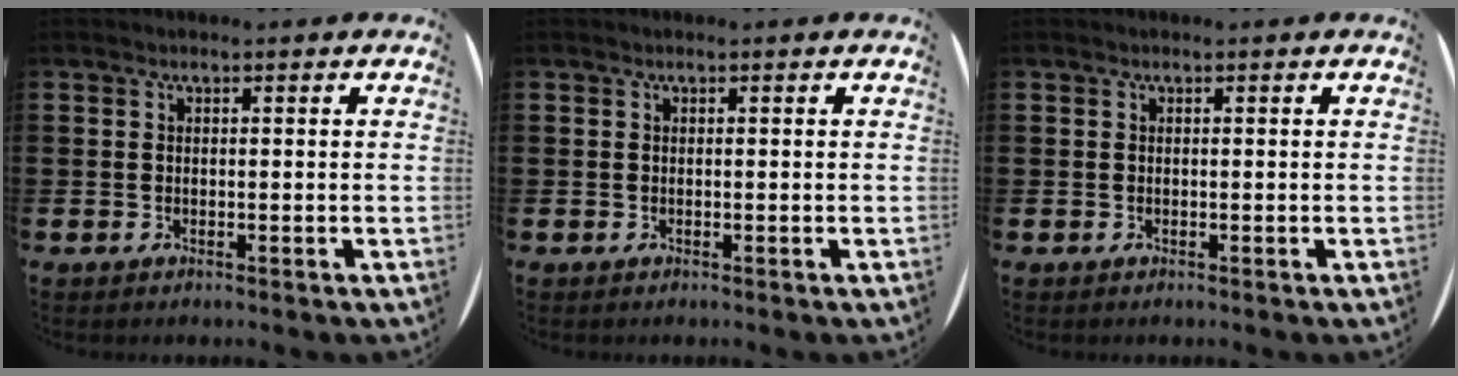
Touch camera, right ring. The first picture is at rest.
{"total": 0.0}
{"total": 0.0}